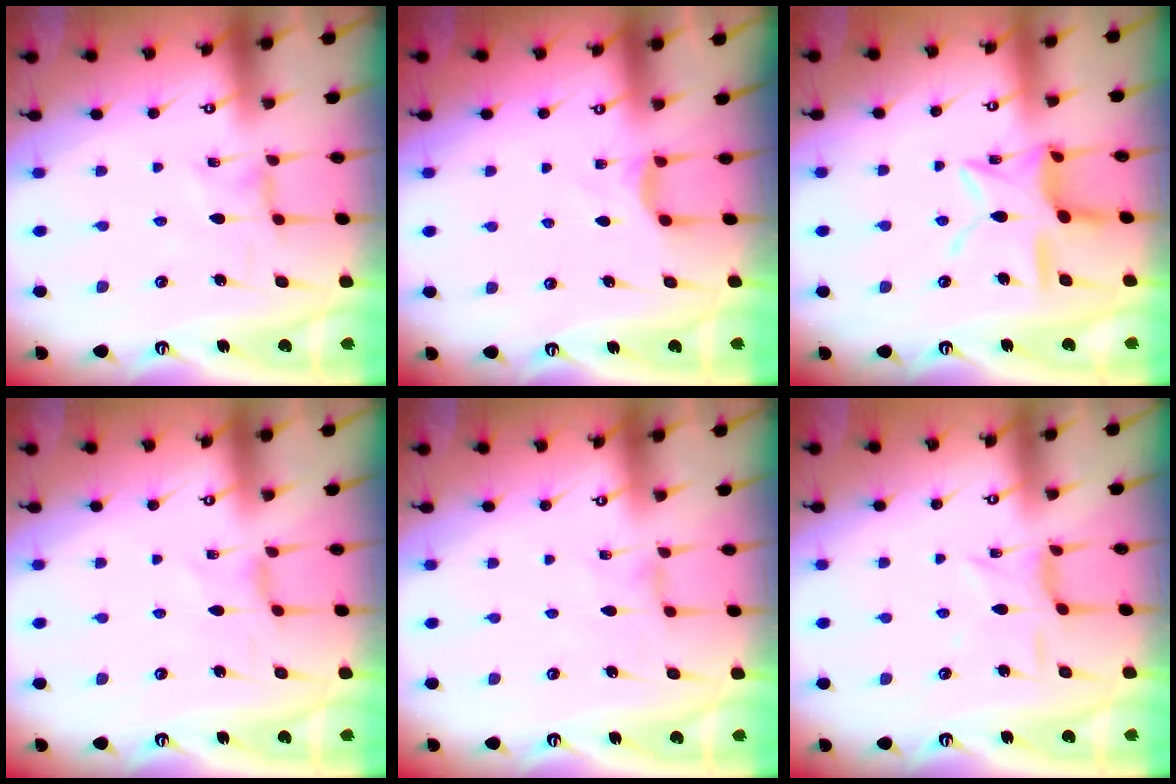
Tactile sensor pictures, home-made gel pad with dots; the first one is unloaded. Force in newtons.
{"total": 2.8, "press": 2.8, "slide": 0.4}
{"total": 13.6, "press": 13.6, "slide": 1.1}
{"total": 1.6, "press": 1.5, "slide": 0.4}
{"total": 0.6, "press": 0.5, "slide": 0.2}
{"total": 4.6, "press": 4.5, "slide": 0.6}